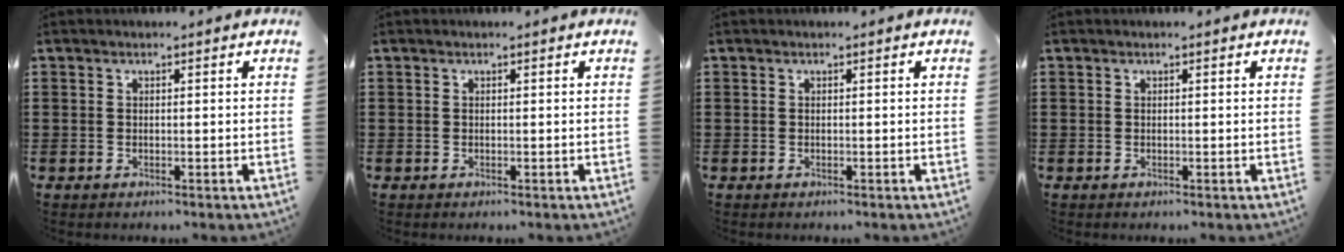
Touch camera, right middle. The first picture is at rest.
{"total": 0.0}
{"total": 0.0}
{"total": 0.0}